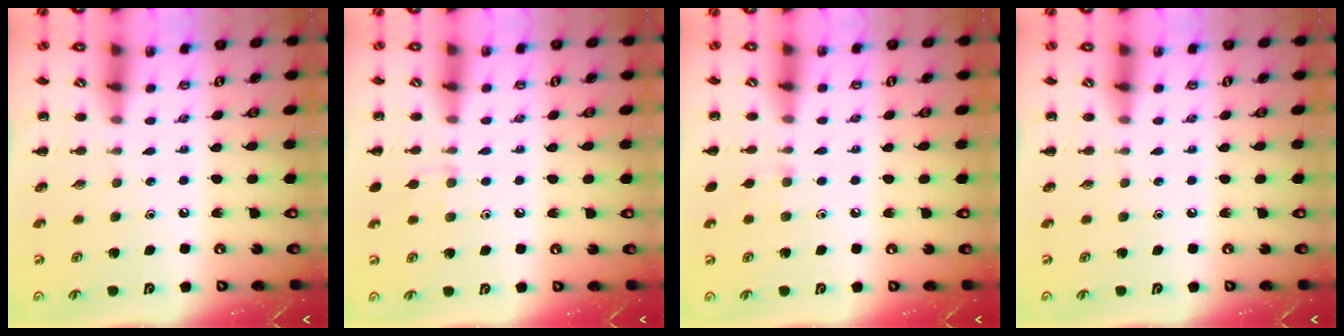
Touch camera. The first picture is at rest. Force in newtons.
{"total": 6.1, "press": 5.6, "slide": 2.4}
{"total": 4.7, "press": 4.3, "slide": 1.9}
{"total": 0.0}